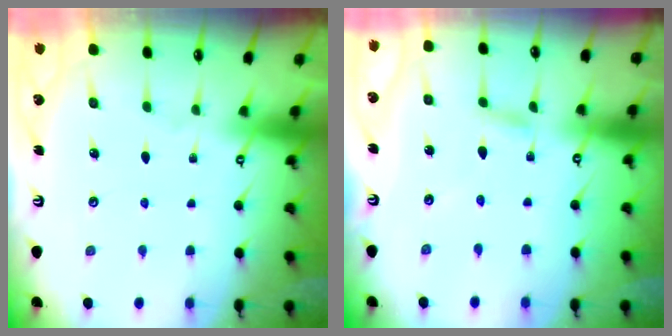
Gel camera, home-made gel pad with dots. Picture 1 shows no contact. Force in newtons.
{"total": 3.1, "press": 3.0, "slide": 0.3}